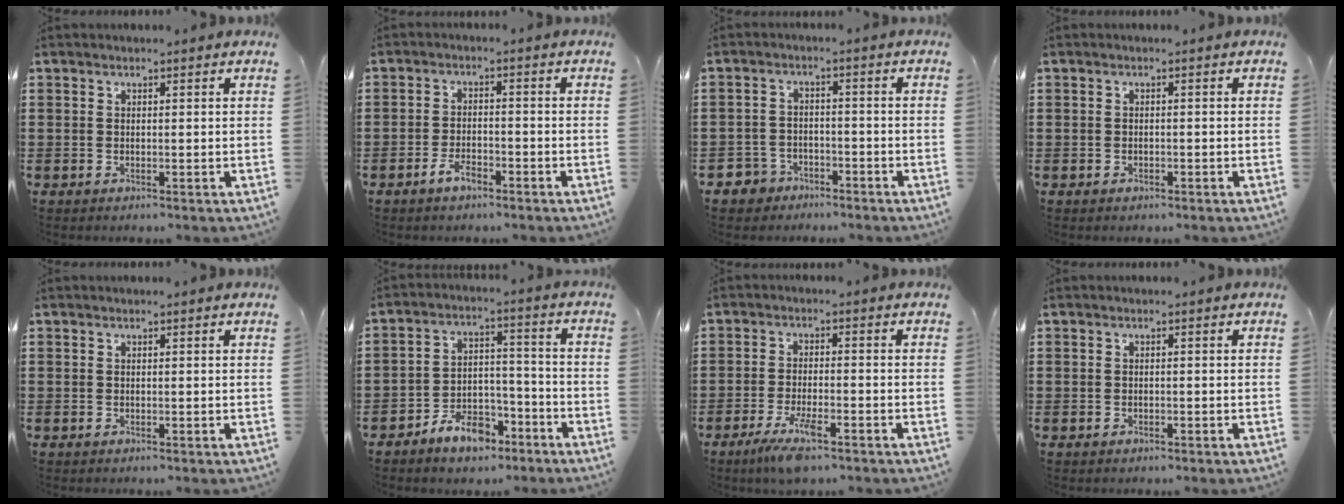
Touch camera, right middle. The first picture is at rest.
{"total": 3.6, "force": [-2.5, 1.5, 2.1], "torque": [-0.042, 0.005, -0.051]}
{"total": 3.6, "force": [-3.2, 1.7, 0.1], "torque": [-0.027, -0.002, -0.072]}
{"total": 0.9, "force": [-0.6, 0.7, 0.1], "torque": [-0.003, 0.003, -0.014]}
{"total": 0.0}
{"total": 7.2, "force": [-5.9, 3.4, 2.6], "torque": [-0.037, 0.027, -0.108]}
{"total": 5.5, "force": [-3.5, 1.0, 4.2], "torque": [-0.094, -0.014, -0.066]}
{"total": 0.7, "force": [-0.5, 0.5, 0.1], "torque": [-0.003, 0.002, -0.012]}